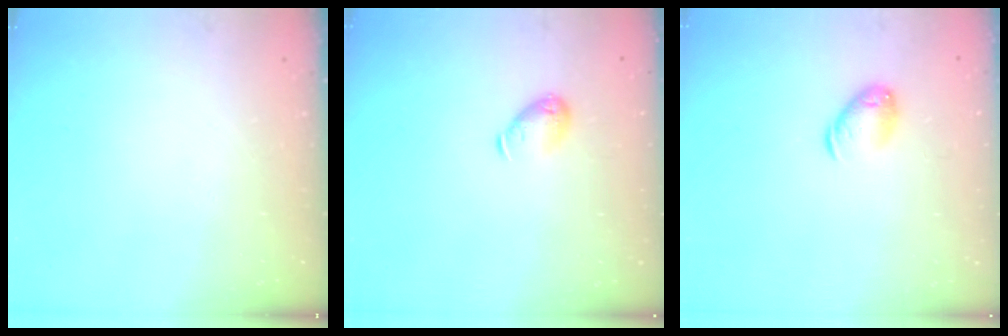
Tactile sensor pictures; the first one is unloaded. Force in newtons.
{"total": 6.9, "press": 6.8, "slide": 1.1}
{"total": 9.1, "press": 9.0, "slide": 1.5}